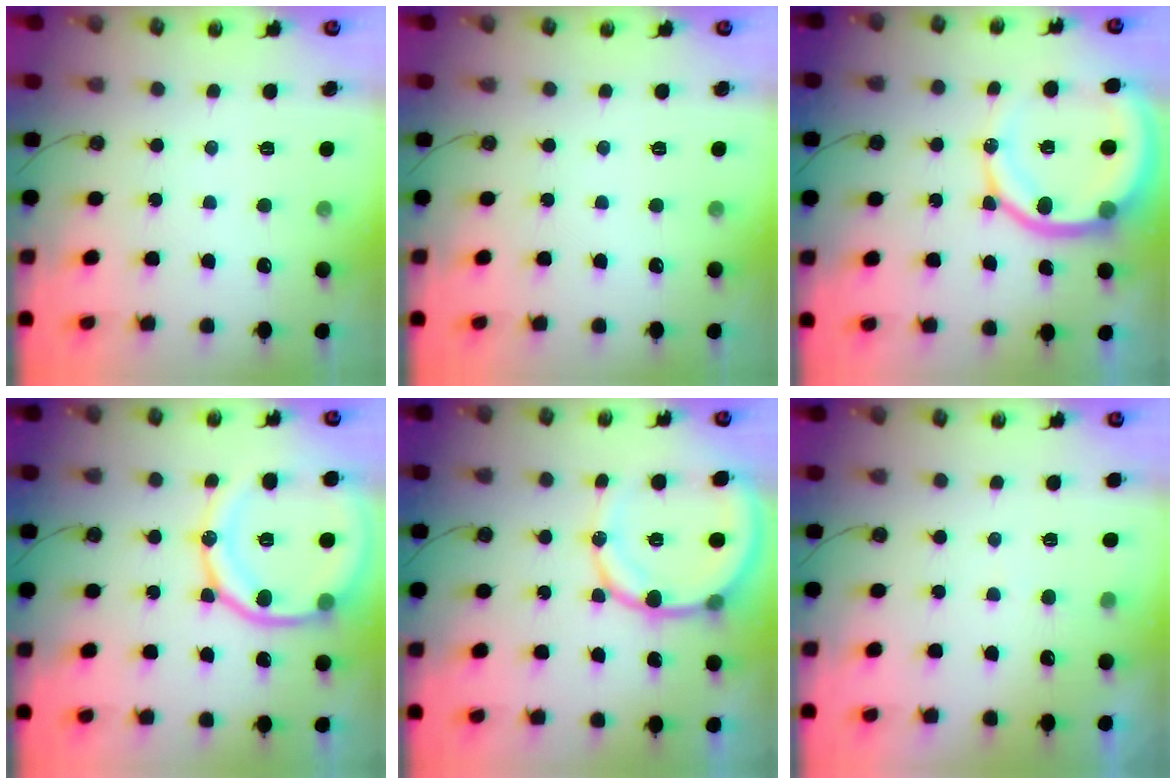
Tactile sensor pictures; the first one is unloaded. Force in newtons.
{"total": 0.0}
{"total": 15.4, "press": 15.2, "slide": 2.1}
{"total": 17.3, "press": 17.3, "slide": 1.7}
{"total": 13.9, "press": 13.6, "slide": 2.8}
{"total": 3.0, "press": 2.9, "slide": 0.3}